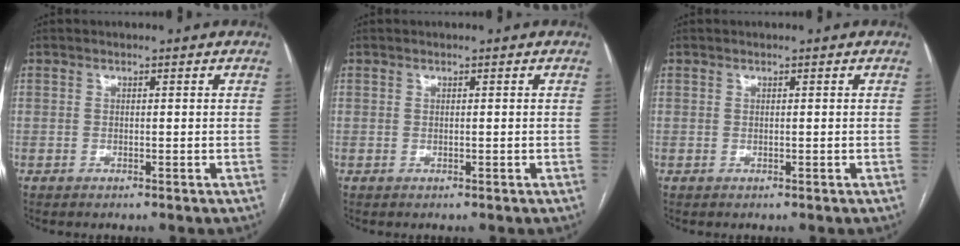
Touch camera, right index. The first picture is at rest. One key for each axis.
{"total": 0.0}
{"total": 0.0}